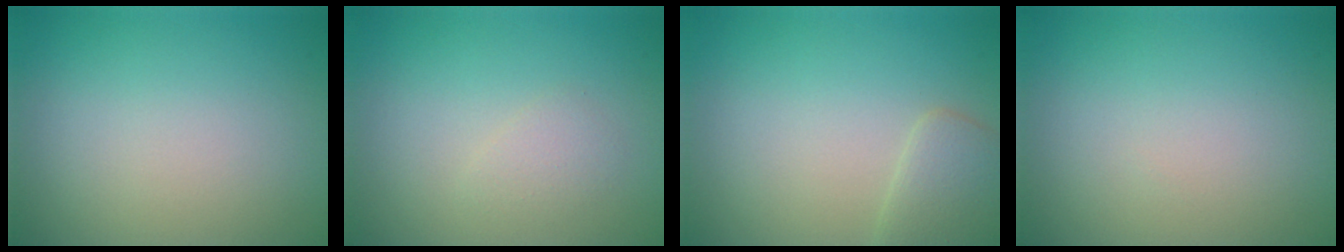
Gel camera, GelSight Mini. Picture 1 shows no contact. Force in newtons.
{"total": 1.1, "press": 1.1, "slide": 0.1}
{"total": 2.3, "press": 2.3, "slide": 0.1}
{"total": 0.0}